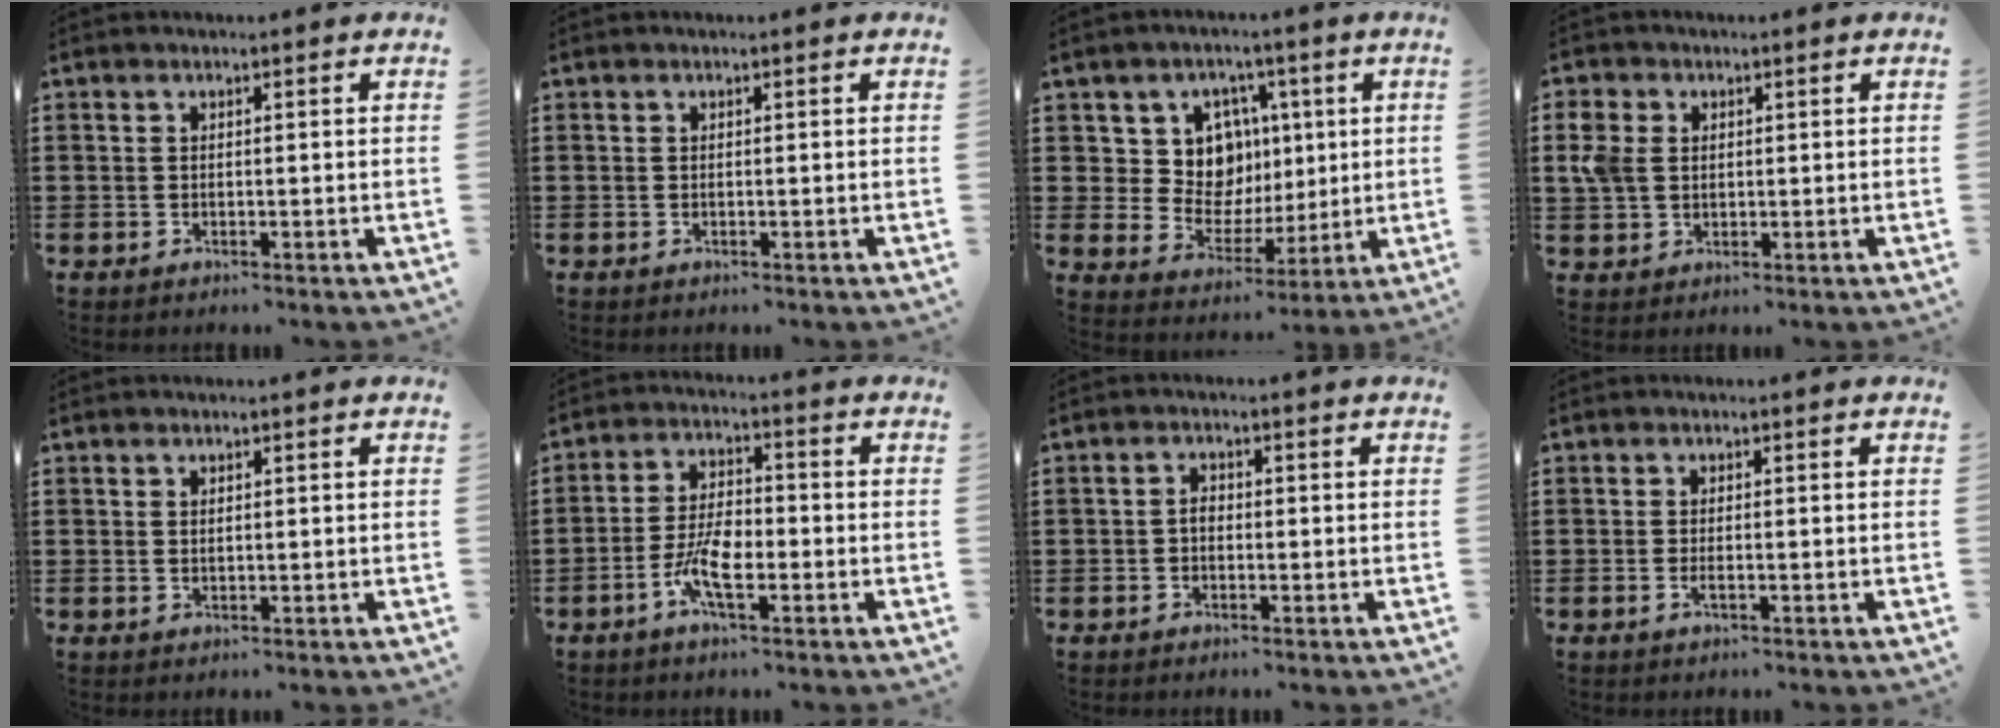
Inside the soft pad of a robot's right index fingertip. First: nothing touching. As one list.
[{"total": 0.0}, {"total": 10.0, "force": [2.6, 8.6, 4.2], "torque": [-0.092, -0.003, 0.053]}, {"total": 4.3, "force": [1.0, 3.3, 2.5], "torque": [-0.079, 0.006, 0.010]}, {"total": 0.7, "force": [0.4, 0.4, 0.3], "torque": [-0.008, 0.003, 0.007]}, {"total": 6.8, "force": [-2.7, 2.6, 5.7], "torque": [-0.127, -0.003, -0.057]}, {"total": 1.7, "force": [-0.4, 1.1, 1.3], "torque": [-0.025, 0.003, -0.008]}, {"total": 1.0, "force": [-0.3, 0.2, 0.9], "torque": [-0.023, -0.005, -0.007]}]